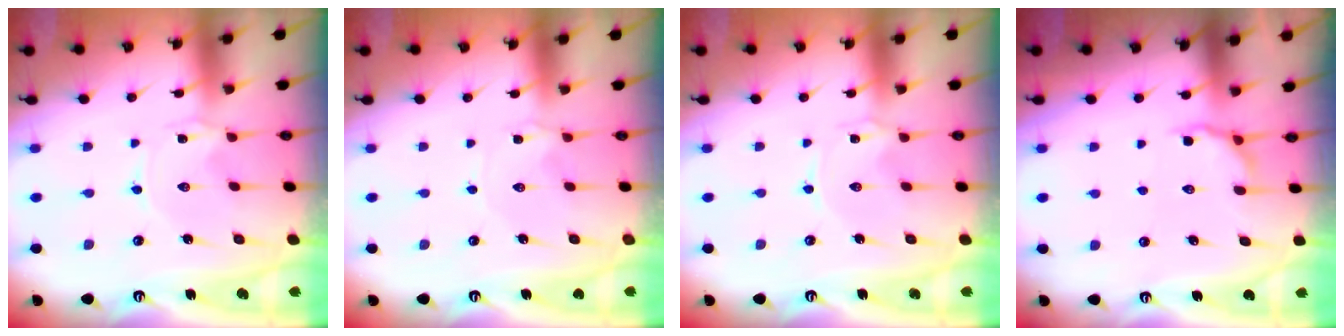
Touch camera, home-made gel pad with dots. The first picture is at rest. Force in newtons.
{"total": 1.8, "press": 1.7, "slide": 0.3}
{"total": 0.0}
{"total": 5.6, "press": 5.1, "slide": 2.4}